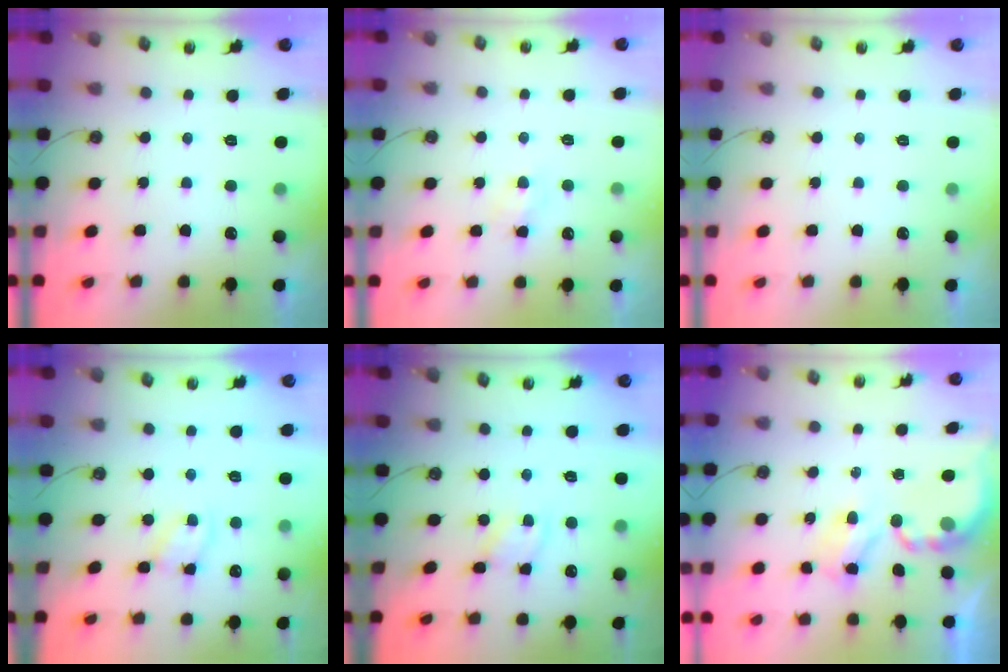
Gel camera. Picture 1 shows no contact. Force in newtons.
{"total": 3.3, "press": 3.2, "slide": 0.4}
{"total": 0.0}
{"total": 2.8, "press": 2.8, "slide": 0.3}
{"total": 2.4, "press": 2.4, "slide": 0.2}
{"total": 4.1, "press": 4.1, "slide": 0.2}